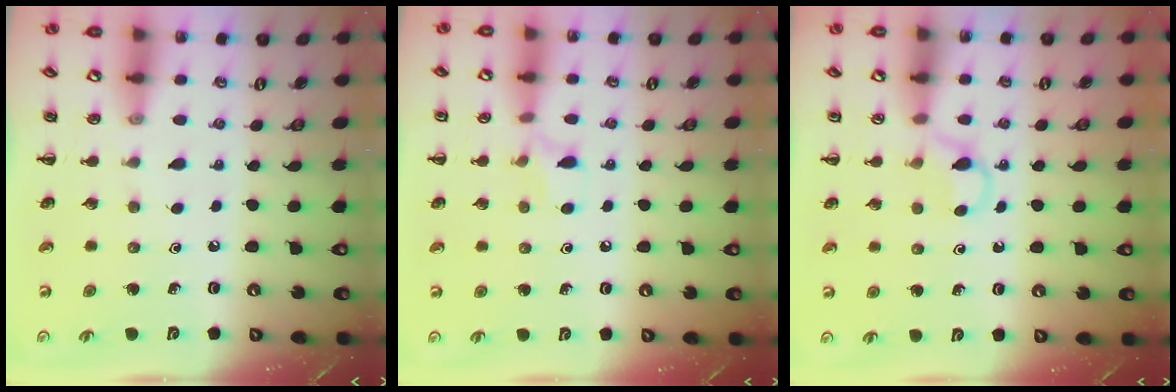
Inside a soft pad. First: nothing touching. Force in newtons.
{"total": 5.2, "press": 4.9, "slide": 1.6}
{"total": 3.6, "press": 3.4, "slide": 1.0}